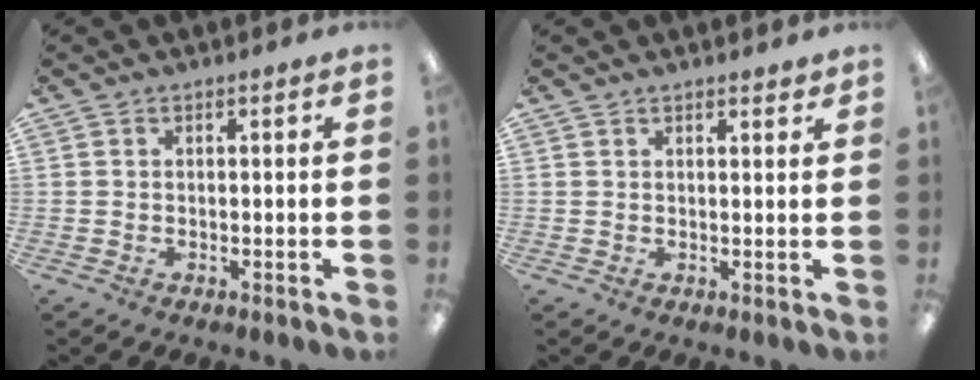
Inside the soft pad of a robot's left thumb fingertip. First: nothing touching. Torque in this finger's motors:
{"motor_torque": [-0.19, -0.08, -0.05, 0.25, 0.02]}